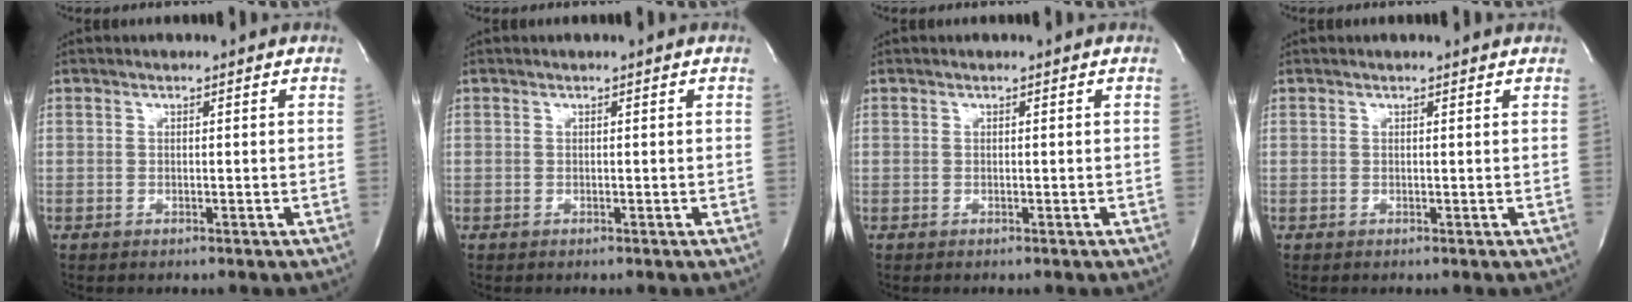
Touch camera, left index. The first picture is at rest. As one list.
[{"total": 0.0}, {"total": 0.0}, {"total": 1.0, "force": [1.0, 0.2, 0.0], "torque": [-0.009, -0.001, 0.005]}]